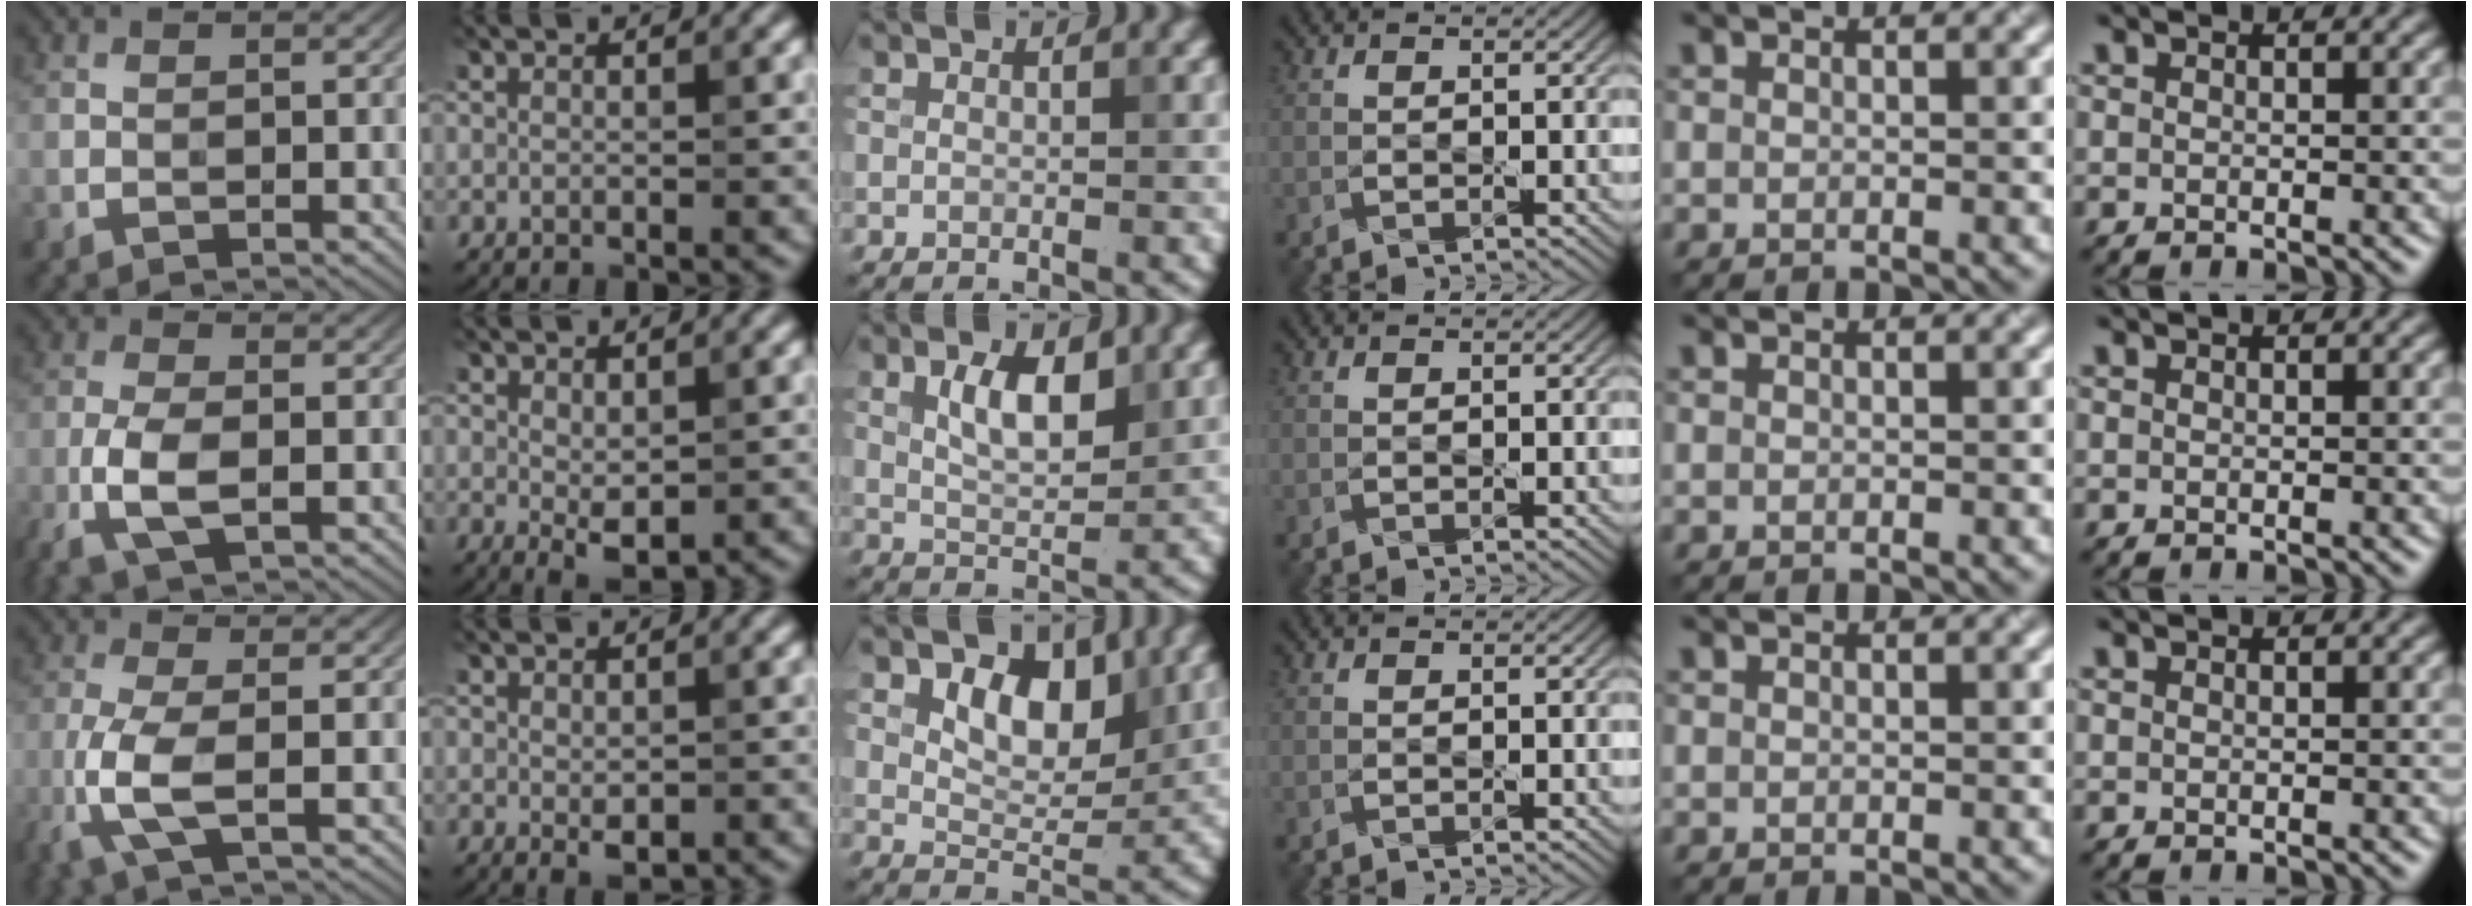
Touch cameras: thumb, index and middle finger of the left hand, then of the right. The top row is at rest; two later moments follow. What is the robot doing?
{"motion": "cut", "object": "origami paper"}